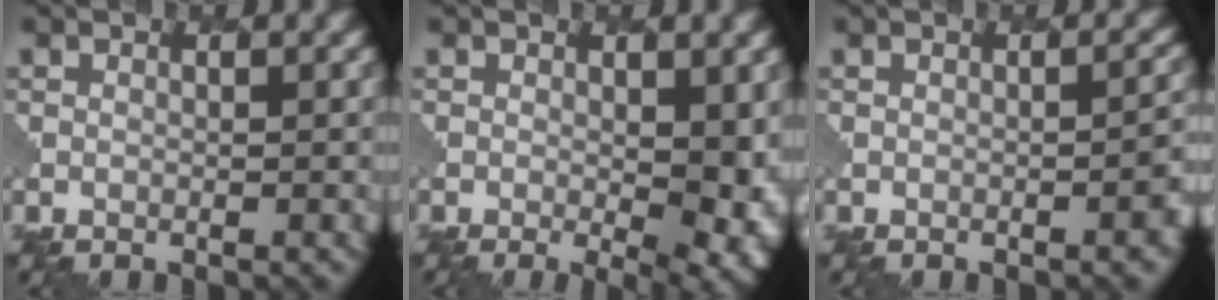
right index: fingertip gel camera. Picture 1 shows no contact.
{"total": 7.6, "force": [-0.6, 3.3, 6.8], "torque": [-0.072, -0.011, 0.006]}
{"total": 2.6, "force": [-1.0, 0.8, 2.3], "torque": [-0.021, 0.009, -0.015]}